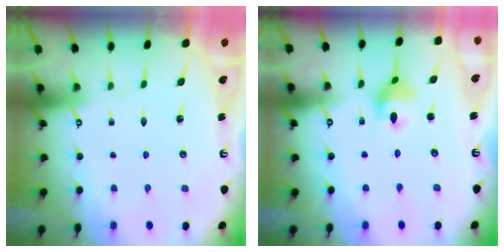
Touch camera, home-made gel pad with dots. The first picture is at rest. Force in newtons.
{"total": 5.7, "press": 5.7, "slide": 0.1}